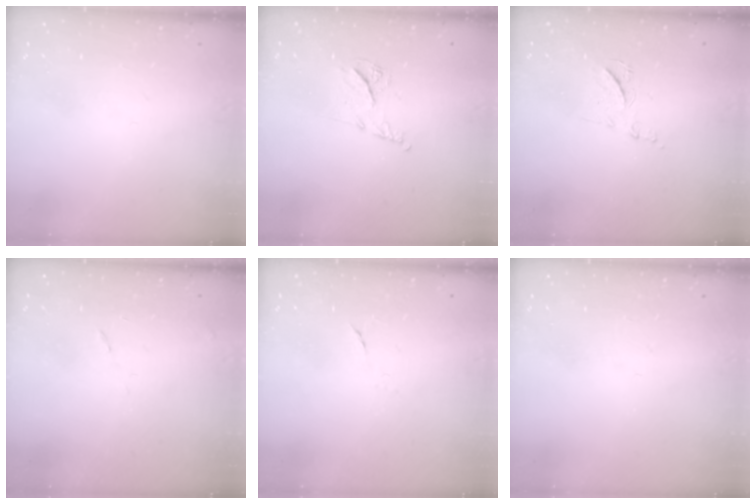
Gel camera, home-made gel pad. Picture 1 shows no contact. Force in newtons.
{"total": 7.9, "press": 7.9, "slide": 0.3}
{"total": 7.6, "press": 7.6, "slide": 0.6}
{"total": 7.6, "press": 7.5, "slide": 0.7}
{"total": 4.3, "press": 4.2, "slide": 1.2}
{"total": 0.0}